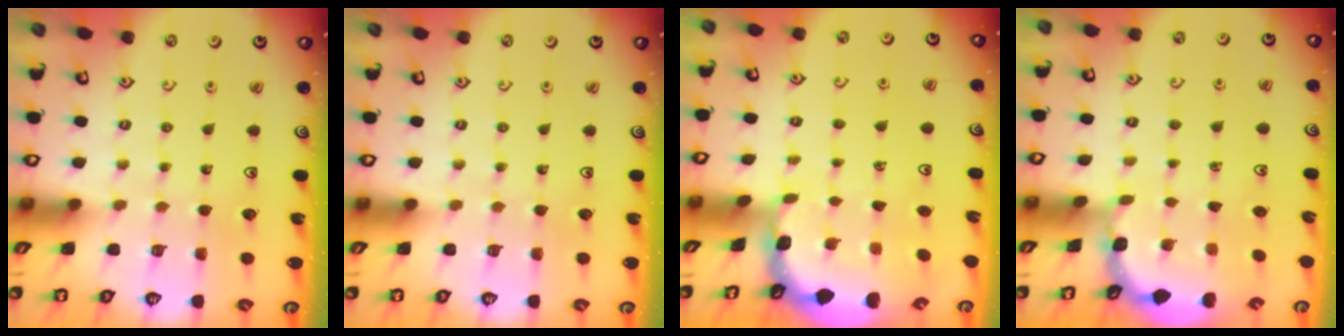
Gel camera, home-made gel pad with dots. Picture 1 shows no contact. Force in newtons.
{"total": 0.0}
{"total": 1.4, "press": 1.4, "slide": 0.0}
{"total": 1.6, "press": 1.6, "slide": 0.2}